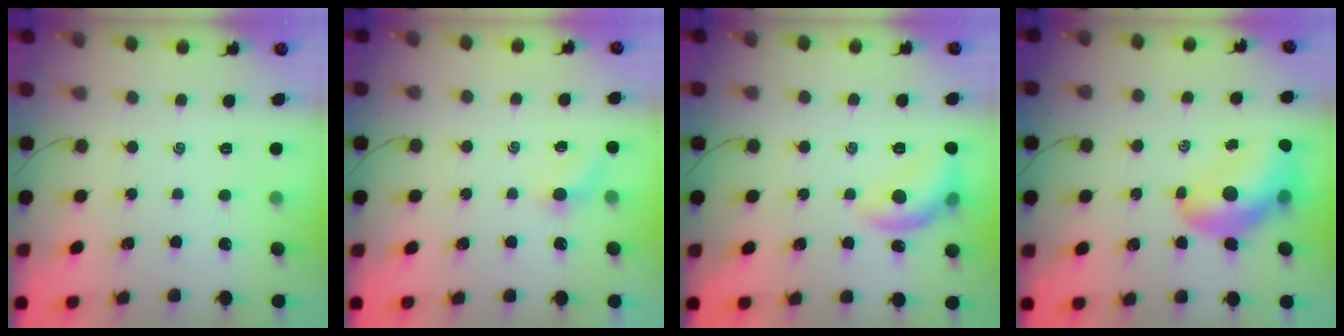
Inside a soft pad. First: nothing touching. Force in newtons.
{"total": 3.5, "press": 3.4, "slide": 0.9}
{"total": 10.9, "press": 10.9, "slide": 0.4}
{"total": 12.8, "press": 12.2, "slide": 3.9}